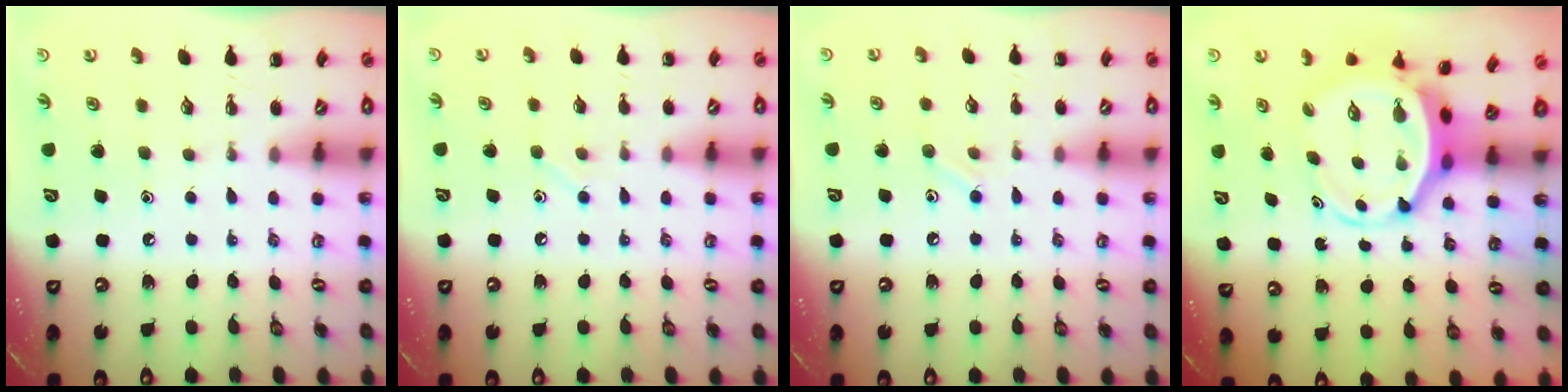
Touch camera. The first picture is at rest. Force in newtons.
{"total": 5.5, "press": 5.3, "slide": 1.4}
{"total": 7.3, "press": 7.0, "slide": 2.1}
{"total": 5.4, "press": 5.2, "slide": 1.2}